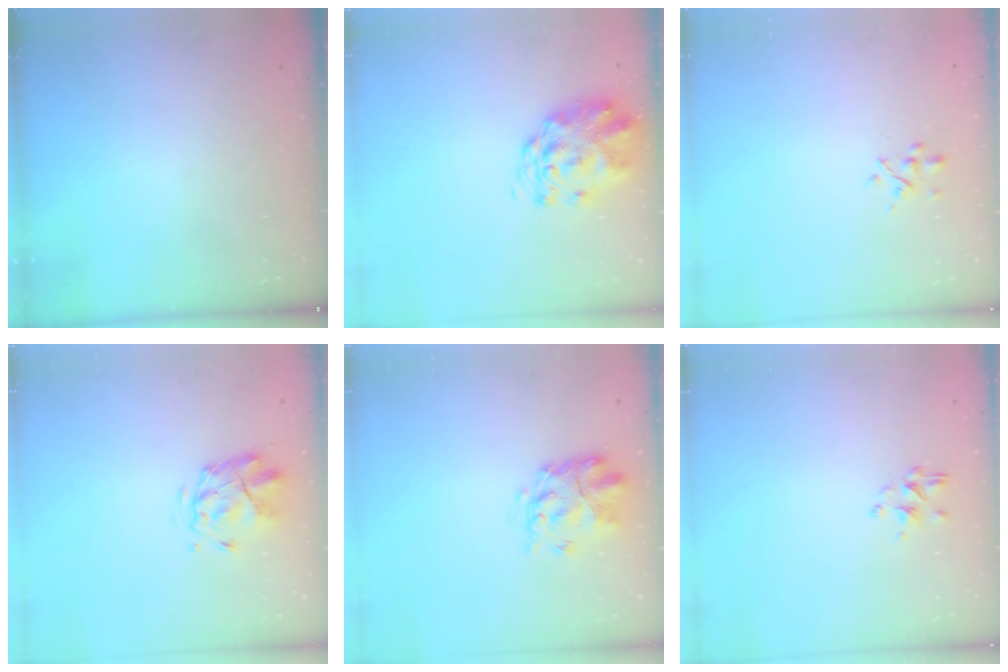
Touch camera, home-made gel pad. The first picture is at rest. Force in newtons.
{"total": 3.2, "press": 3.1, "slide": 0.9}
{"total": 2.2, "press": 2.0, "slide": 0.9}
{"total": 2.7, "press": 2.4, "slide": 1.2}
{"total": 3.8, "press": 3.5, "slide": 1.6}
{"total": 2.3, "press": 2.1, "slide": 0.7}